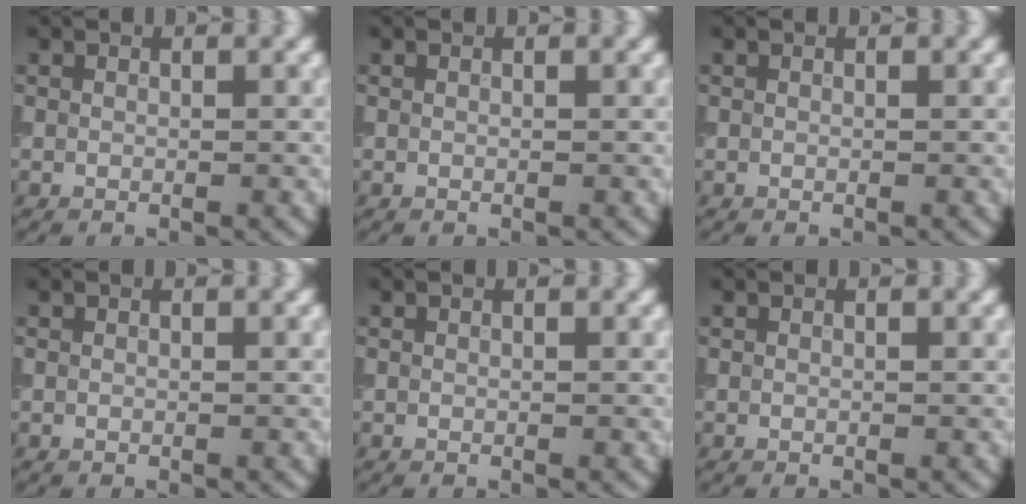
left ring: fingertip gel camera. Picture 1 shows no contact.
{"total": 0.0}
{"total": 0.0}
{"total": 0.0}
{"total": 0.0}
{"total": 0.0}